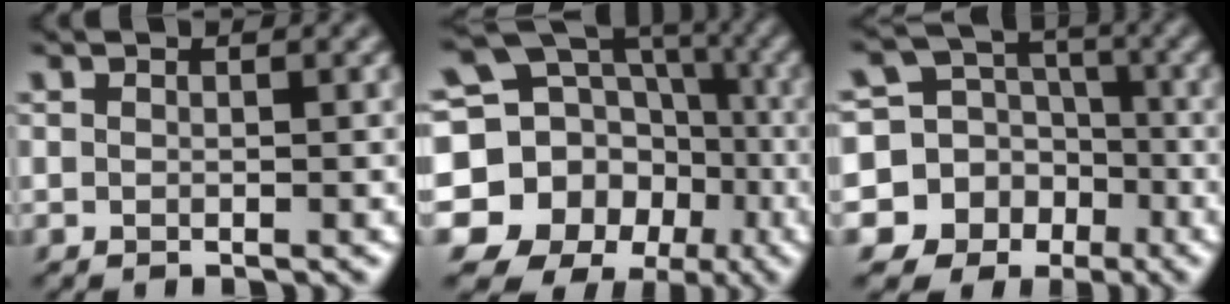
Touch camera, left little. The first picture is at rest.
{"total": 18.0, "force": [-4.2, 16.2, 6.7], "torque": [-0.151, -0.008, -0.082]}
{"total": 13.1, "force": [-4.9, 11.9, 2.6], "torque": [-0.098, -0.015, -0.086]}